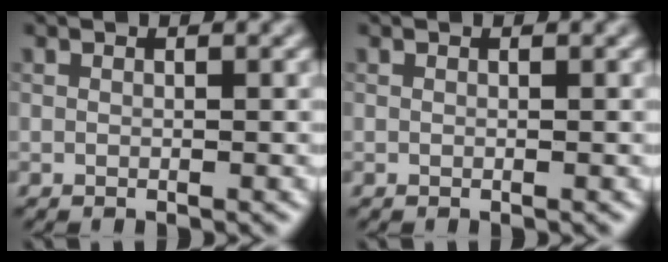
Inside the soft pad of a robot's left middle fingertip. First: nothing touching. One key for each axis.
{"total": 0.0}